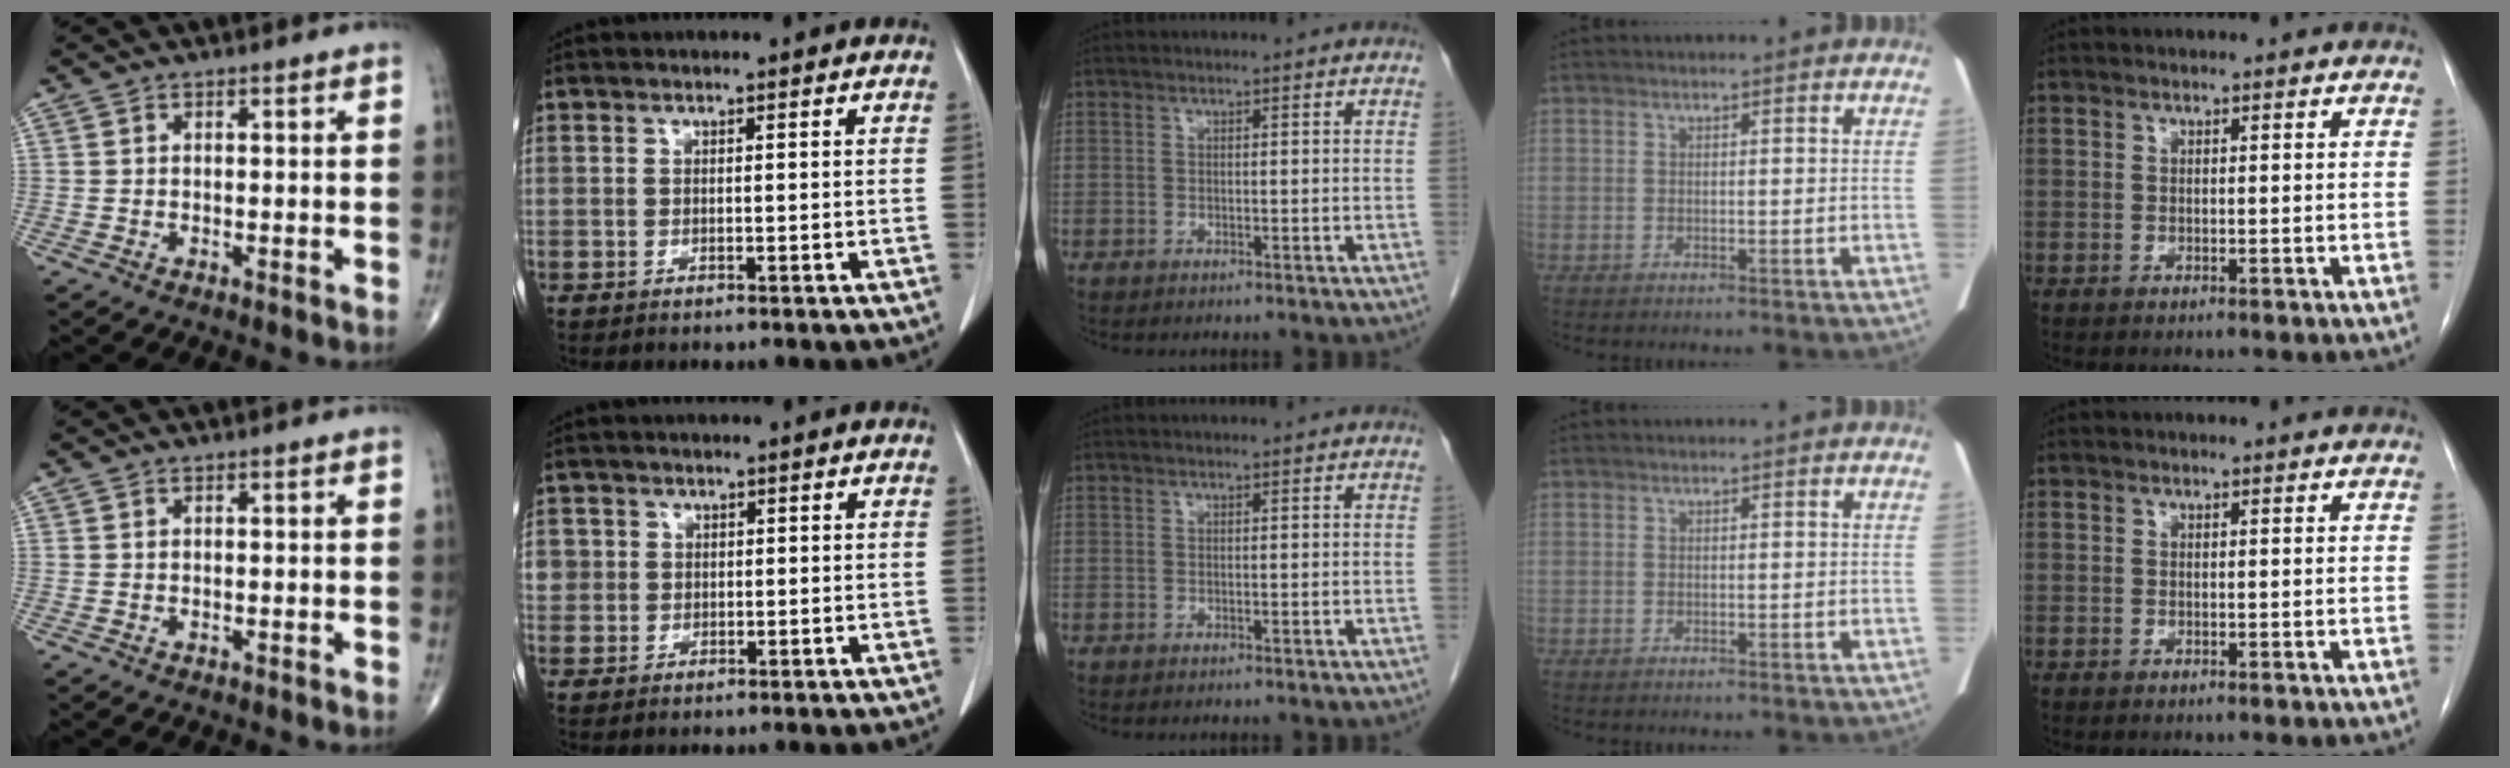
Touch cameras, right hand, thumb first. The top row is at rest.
{"index": {"total": 3.1, "force": [0.6, 3.0, 0.3], "torque": [0.012, 0.007, 0.014]}}